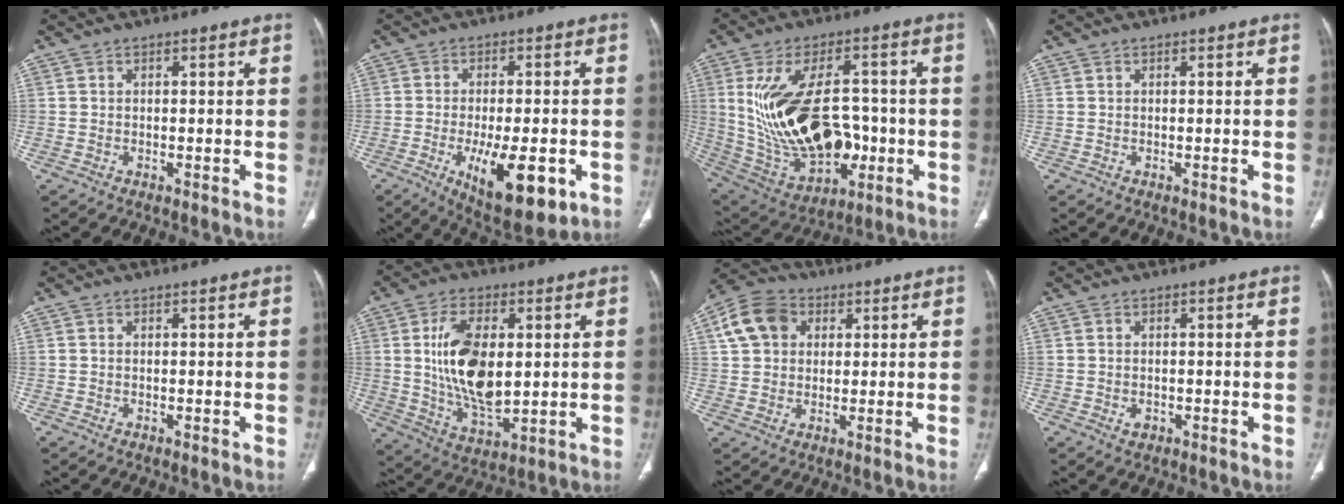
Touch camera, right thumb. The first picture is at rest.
{"total": 14.5, "force": [-4.2, 5.6, 12.7], "torque": [-0.191, -0.018, -0.051]}
{"total": 23.2, "force": [-1.1, 13.8, 18.6], "torque": [-0.326, 0.010, 0.013]}
{"total": 0.0}
{"total": 0.0}
{"total": 15.5, "force": [2.0, 8.2, 13.0], "torque": [-0.228, -0.016, 0.046]}
{"total": 10.1, "force": [3.2, 8.0, 5.2], "torque": [-0.085, 0.008, 0.053]}
{"total": 1.5, "force": [-0.4, 1.2, 0.9], "torque": [-0.011, 0.001, -0.002]}